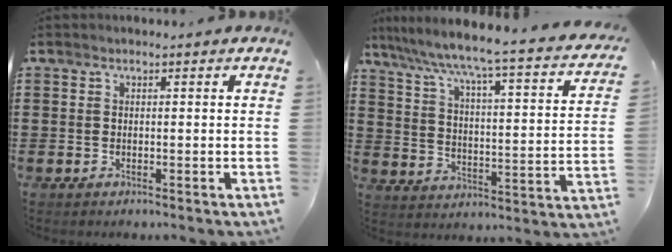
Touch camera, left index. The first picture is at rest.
{"total": 4.3, "force": [3.4, -0.8, 2.5], "torque": [-0.069, -0.051, 0.040]}